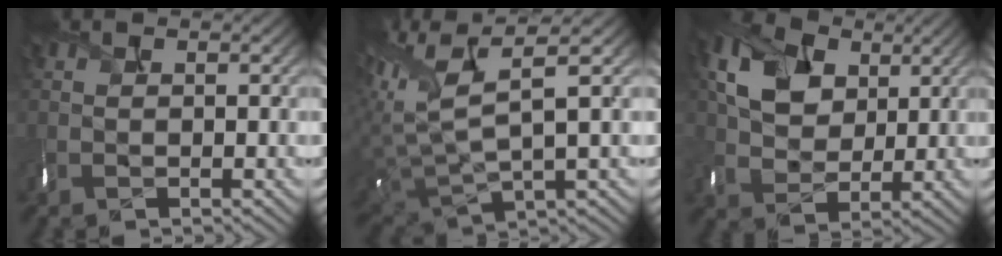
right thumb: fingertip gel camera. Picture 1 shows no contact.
{"total": 10.2, "force": [3.3, 3.7, 9.0], "torque": [-0.213, -0.006, 0.070]}
{"total": 8.2, "force": [2.8, 6.2, 4.4], "torque": [-0.111, 0.001, 0.049]}